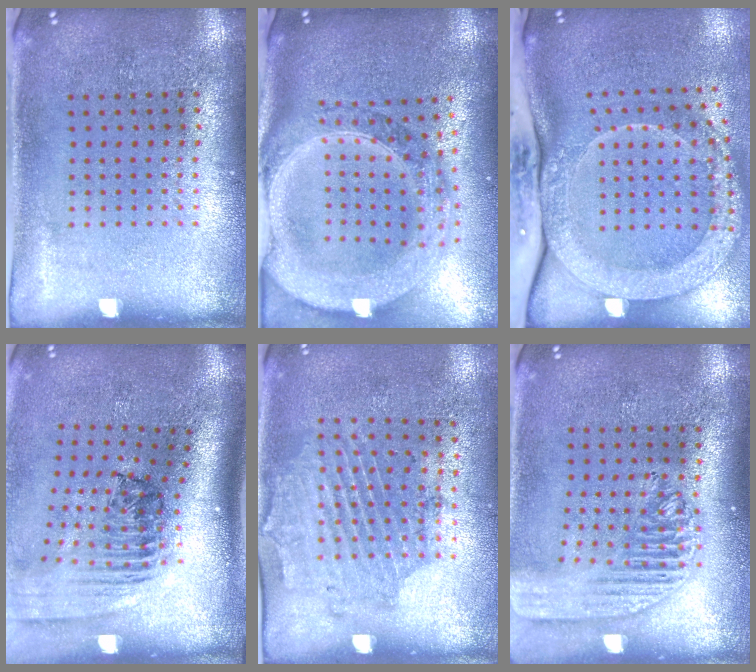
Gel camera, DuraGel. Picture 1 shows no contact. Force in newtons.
{"total": 3.4, "press": 2.8, "slide": 2.0}
{"total": 3.1, "press": 2.2, "slide": 2.2}
{"total": 2.5, "press": 1.7, "slide": 1.8}
{"total": 1.7, "press": 1.2, "slide": 1.2}
{"total": 2.1, "press": 1.8, "slide": 1.1}